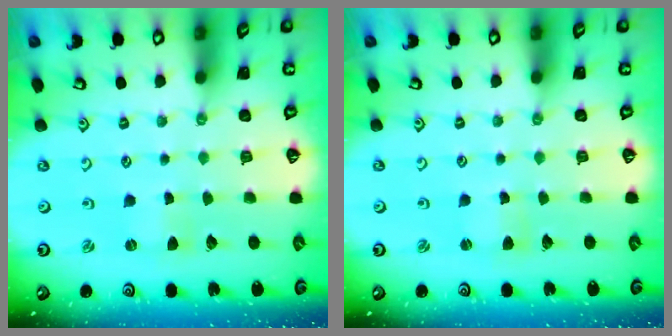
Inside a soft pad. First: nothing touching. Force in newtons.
{"total": 2.2, "press": 2.1, "slide": 0.3}